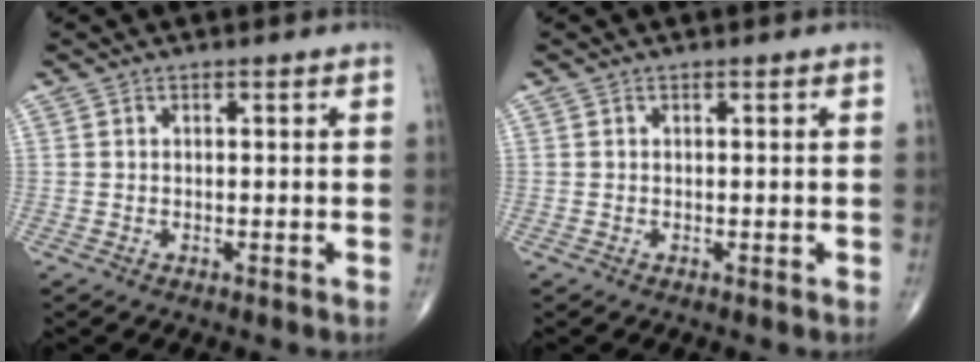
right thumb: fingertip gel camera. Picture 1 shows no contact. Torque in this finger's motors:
{"motor_torque": [0.21, 0.02, -0.06, -0.17, -0.03]}